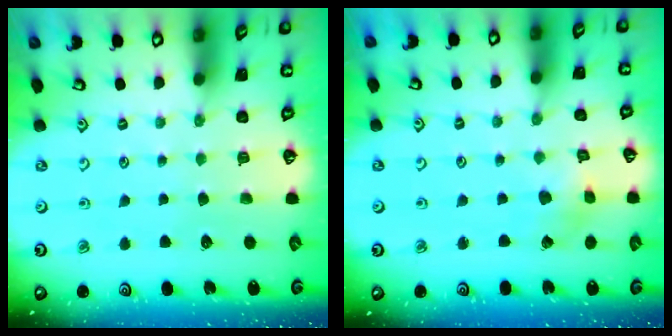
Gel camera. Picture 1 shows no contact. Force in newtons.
{"total": 2.7, "press": 2.7, "slide": 0.2}